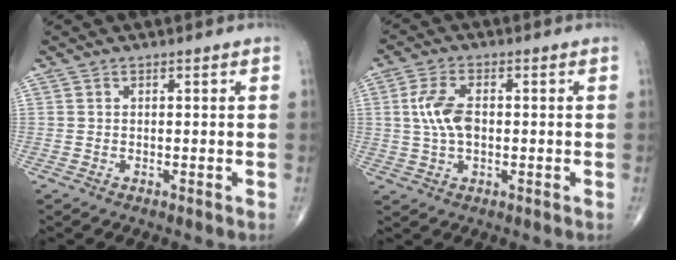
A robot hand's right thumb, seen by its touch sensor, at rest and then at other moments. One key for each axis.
{"total": 6.8, "fx": 0.4, "fy": 3.7, "fz": 5.7, "tx": -0.121, "ty": 0.008, "tz": 0.005}